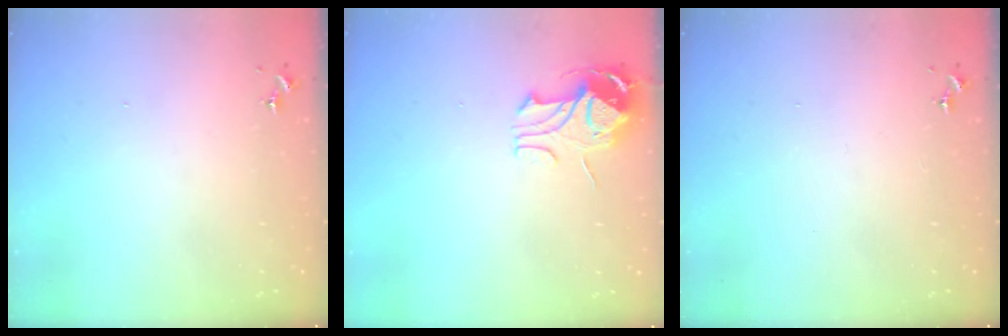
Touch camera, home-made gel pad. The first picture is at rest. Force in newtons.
{"total": 10.7, "press": 10.7, "slide": 1.2}
{"total": 0.0}